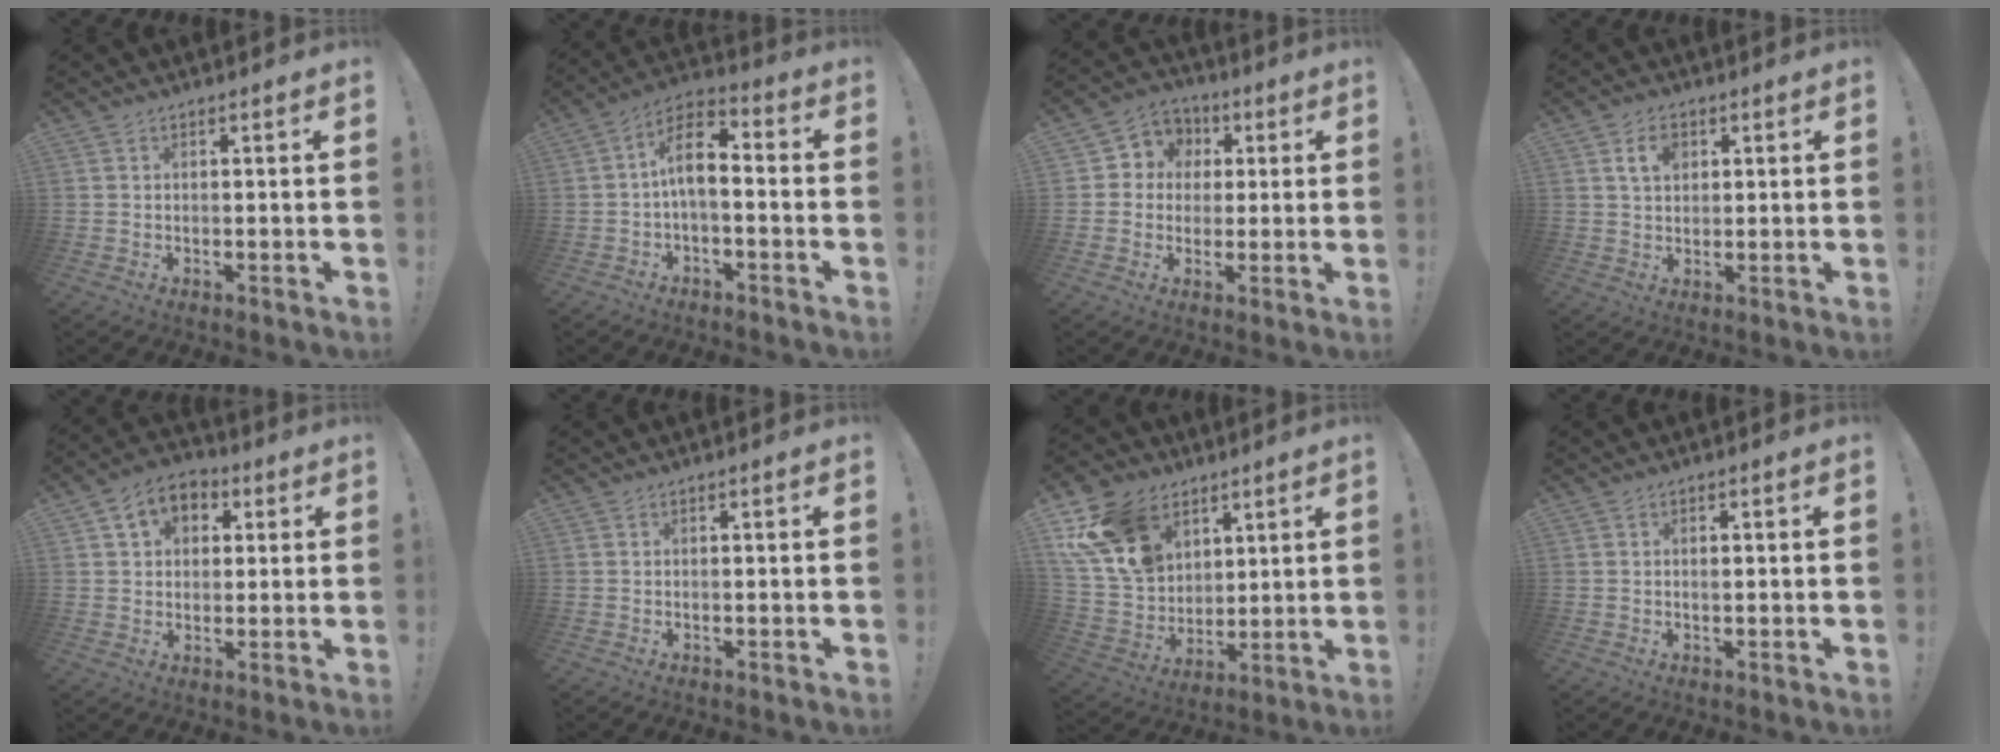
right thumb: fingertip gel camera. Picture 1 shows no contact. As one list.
[{"total": 9.5, "force": [0.0, 4.8, 8.2], "torque": [-0.136, 0.008, 0.001]}, {"total": 7.5, "force": [0.0, 7.2, 2.0], "torque": [-0.027, 0.009, 0.008]}, {"total": 5.9, "force": [2.2, 4.0, 3.7], "torque": [-0.053, 0.001, 0.037]}, {"total": 8.6, "force": [3.1, 6.8, 4.3], "torque": [-0.070, -0.001, 0.061]}, {"total": 0.0}, {"total": 18.4, "force": [9.8, 13.0, 8.6], "torque": [-0.177, -0.043, 0.197]}, {"total": 0.6, "force": [0.0, 0.4, 0.4], "torque": [0.000, 0.000, -0.002]}]